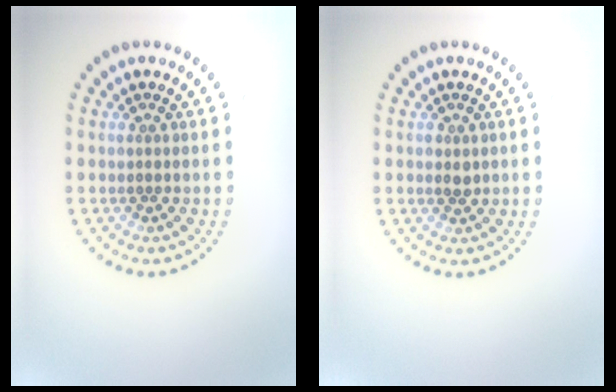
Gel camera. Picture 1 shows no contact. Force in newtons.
{"total": 0.9, "press": 0.9, "slide": 0.1}